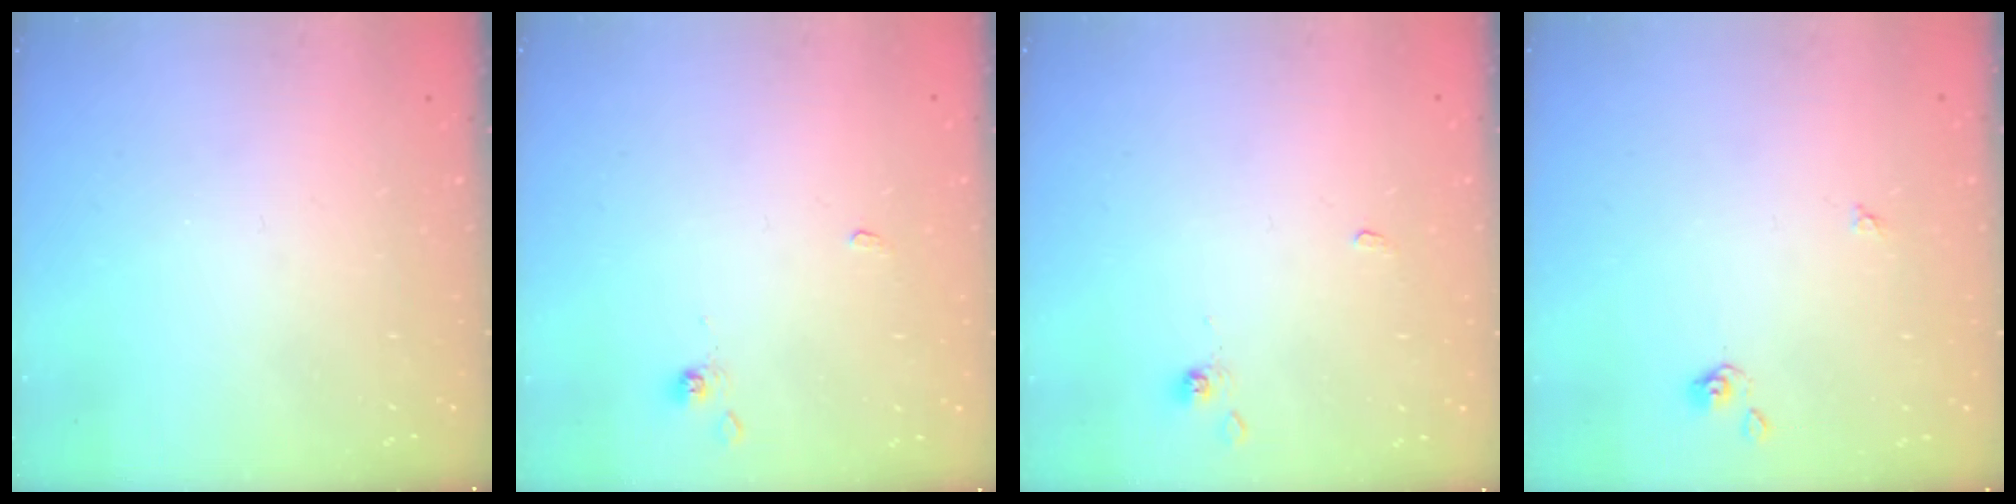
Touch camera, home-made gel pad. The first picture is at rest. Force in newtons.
{"total": 0.0}
{"total": 0.0}
{"total": 2.9, "press": 2.9, "slide": 0.4}